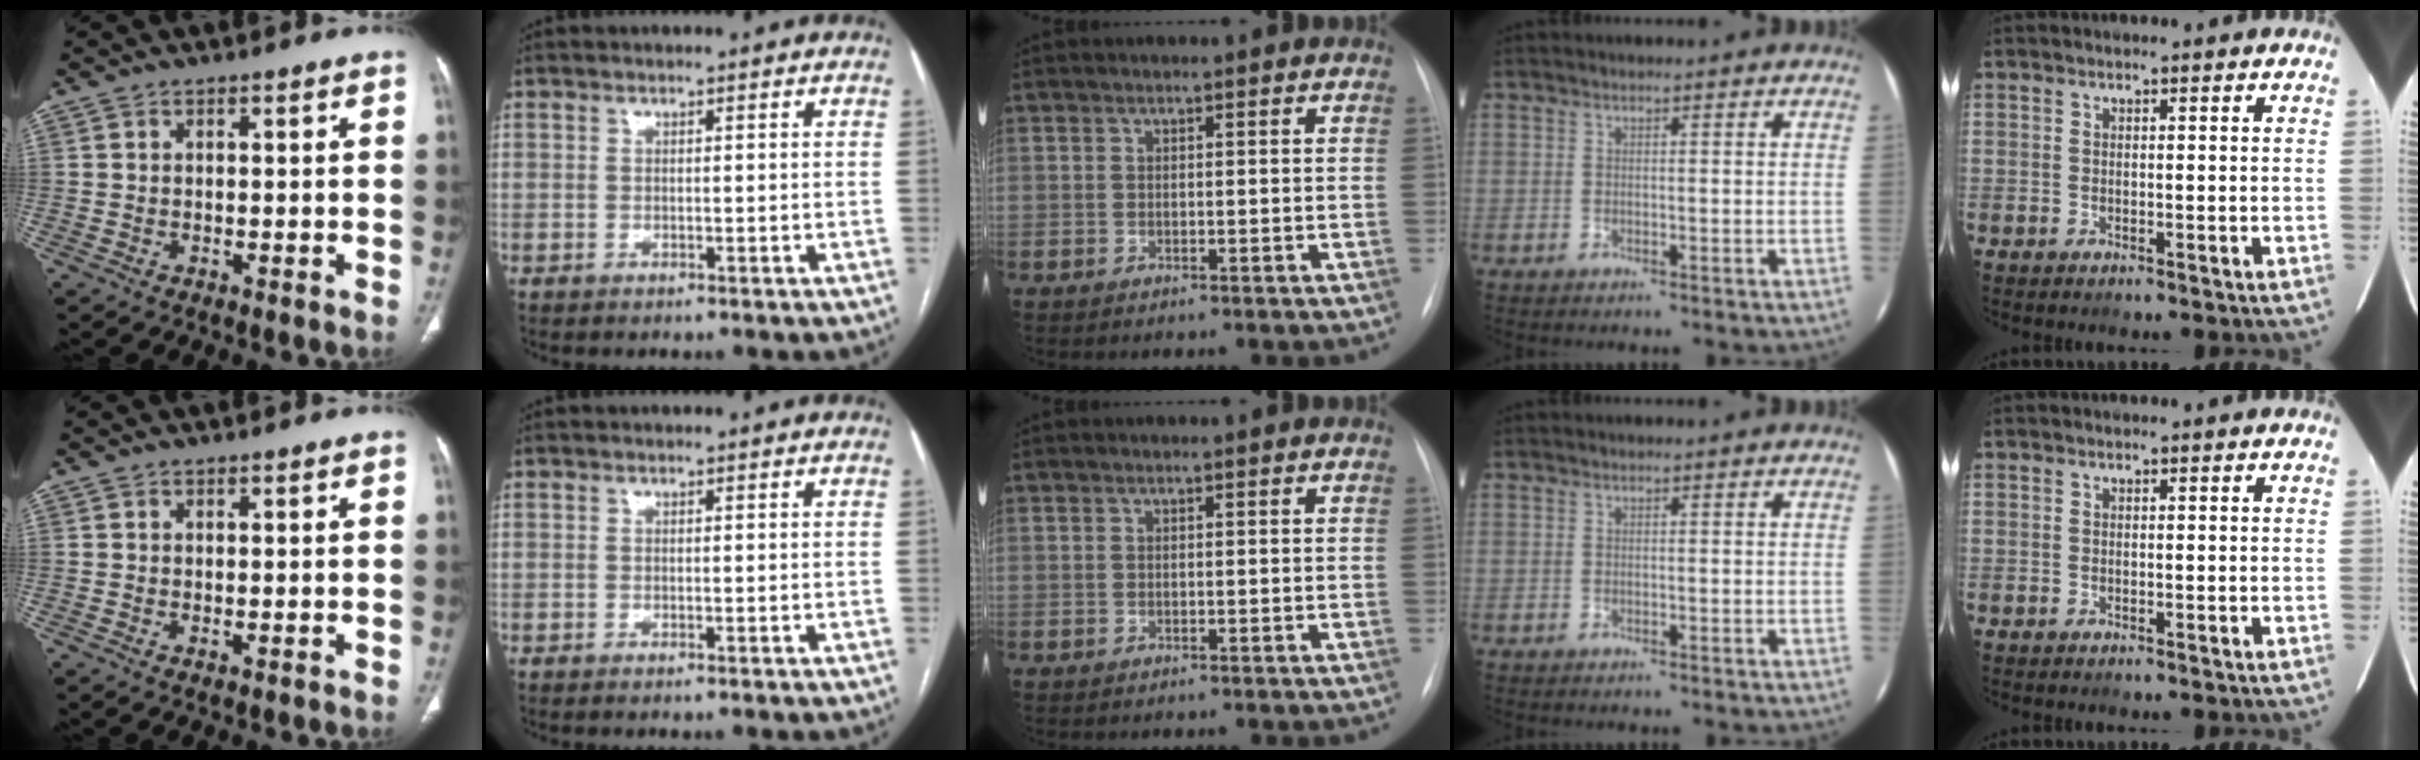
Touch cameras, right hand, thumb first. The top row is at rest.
{"thumb": {"total": 0.5, "force": [-0.1, 0.3, 0.5], "torque": [-0.011, -0.003, 0.000]}}